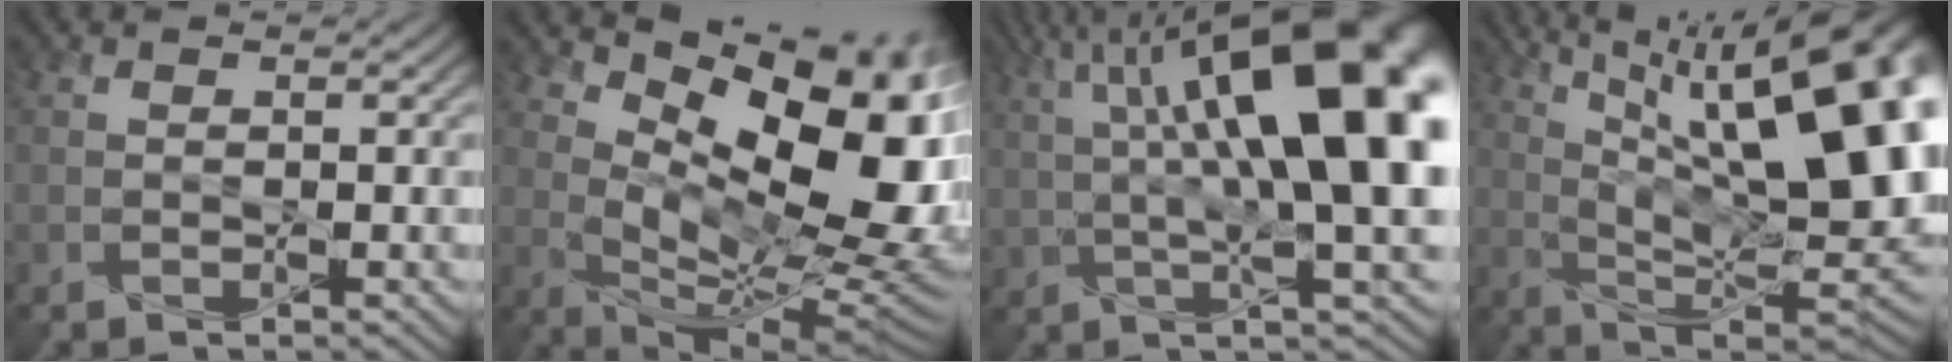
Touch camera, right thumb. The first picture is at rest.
{"total": 17.2, "force": [6.0, 7.8, 14.1], "torque": [-0.214, 0.002, 0.114]}
{"total": 19.2, "force": [4.7, 6.4, 17.4], "torque": [-0.271, 0.039, 0.077]}
{"total": 21.0, "force": [7.1, 7.9, 18.1], "torque": [-0.259, 0.040, 0.106]}